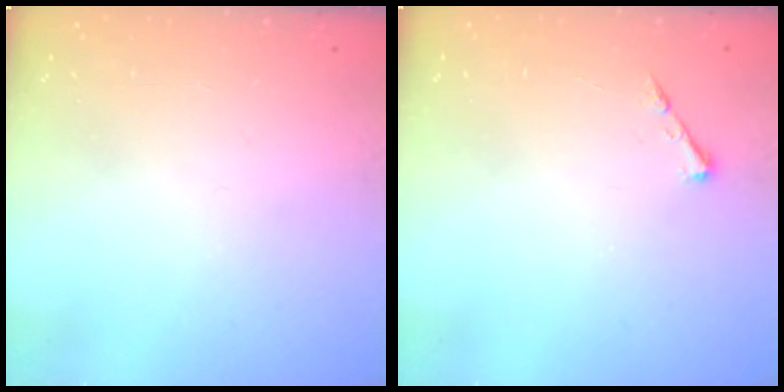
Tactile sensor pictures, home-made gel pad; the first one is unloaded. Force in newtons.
{"total": 3.7, "press": 3.6, "slide": 0.5}